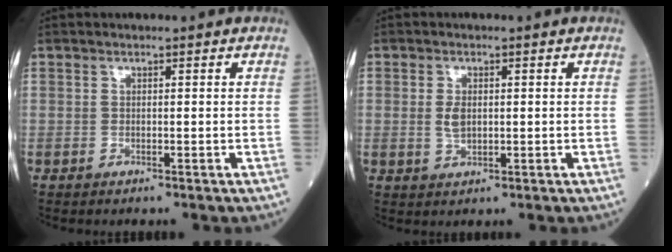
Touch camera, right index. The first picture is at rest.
{"total": 2.6, "force": [0.1, 1.4, 2.2], "torque": [-0.047, -0.003, 0.005]}